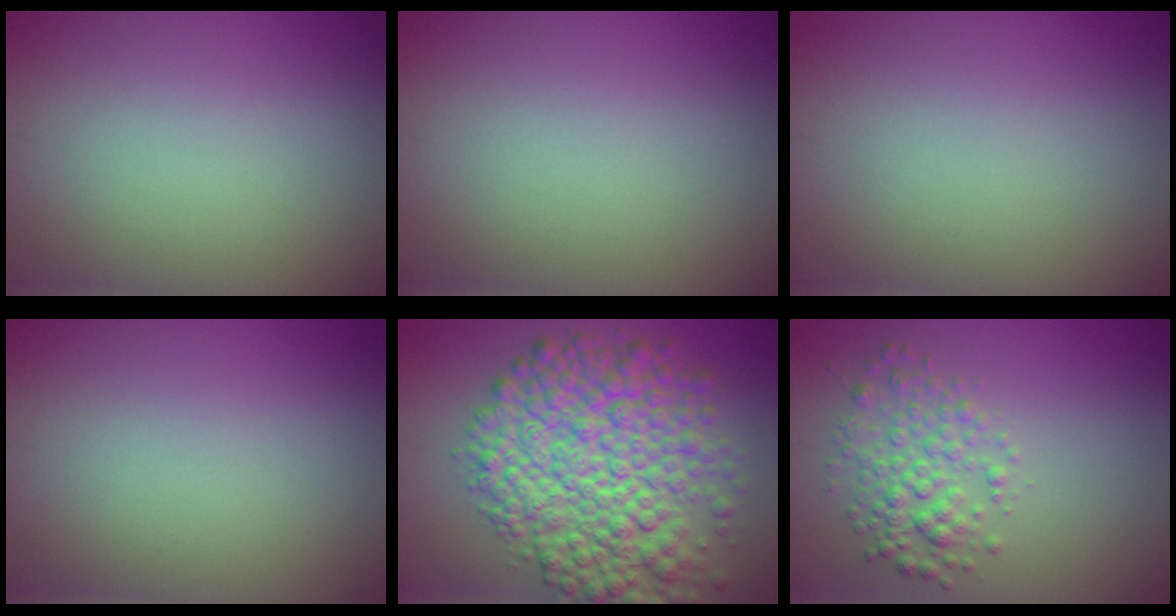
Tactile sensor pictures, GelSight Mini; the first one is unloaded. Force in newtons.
{"total": 0.0}
{"total": 0.0}
{"total": 0.0}
{"total": 10.8, "press": 10.8, "slide": 0.2}
{"total": 3.2, "press": 3.2, "slide": 0.1}